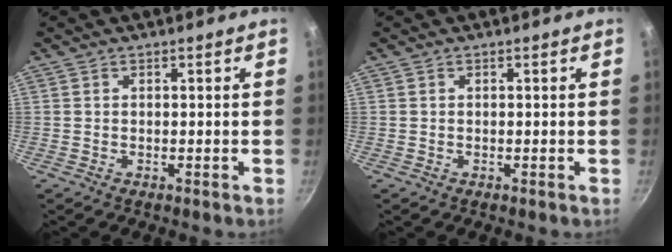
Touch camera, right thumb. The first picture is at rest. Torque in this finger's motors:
{"motor_torque": [-0.16, -0.19, 0.09, 0.03, 0.01]}